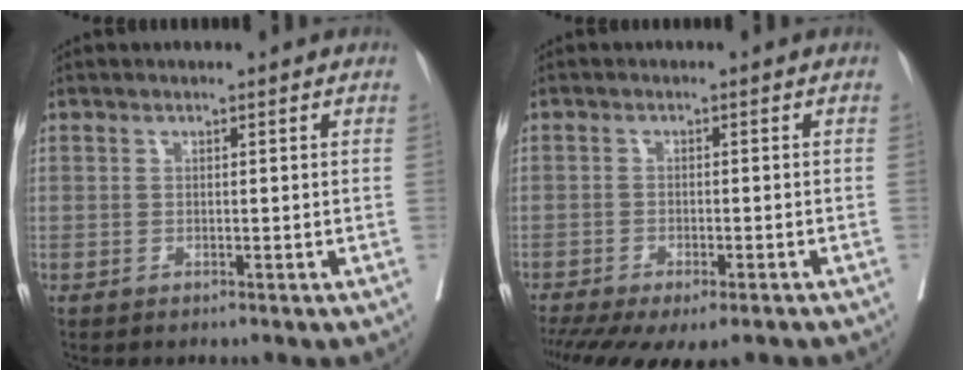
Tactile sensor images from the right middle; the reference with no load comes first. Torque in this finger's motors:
{"motor_torque": [1.17, -0.97, 0.27, 0.09]}